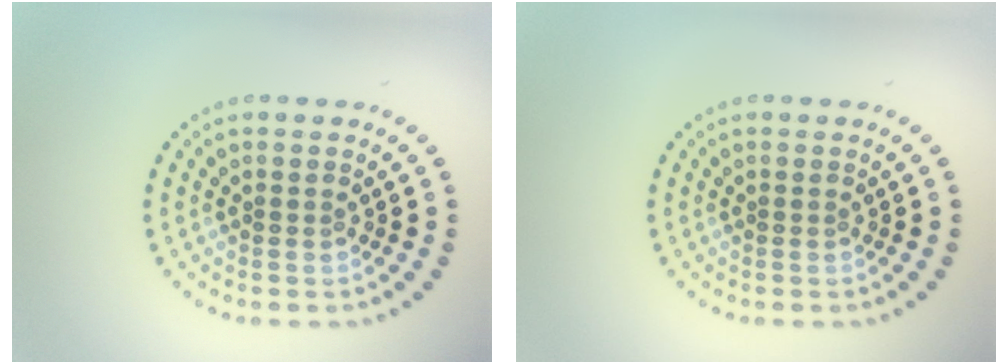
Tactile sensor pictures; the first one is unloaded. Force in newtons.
{"total": 0.0}